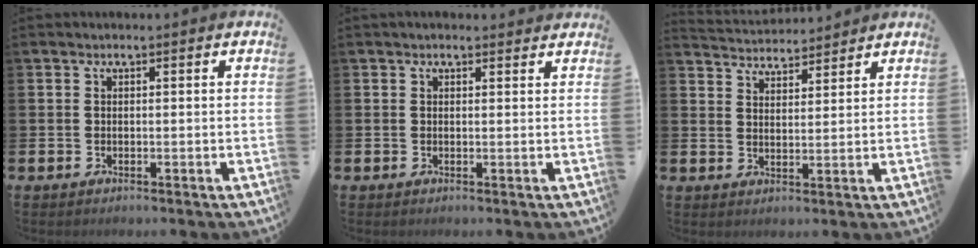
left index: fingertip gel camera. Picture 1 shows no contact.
{"total": 0.9, "force": [0.9, 0.3, 0.2], "torque": [0.002, 0.001, 0.014]}
{"total": 4.0, "force": [3.9, 0.5, -0.4], "torque": [-0.010, -0.022, 0.071]}